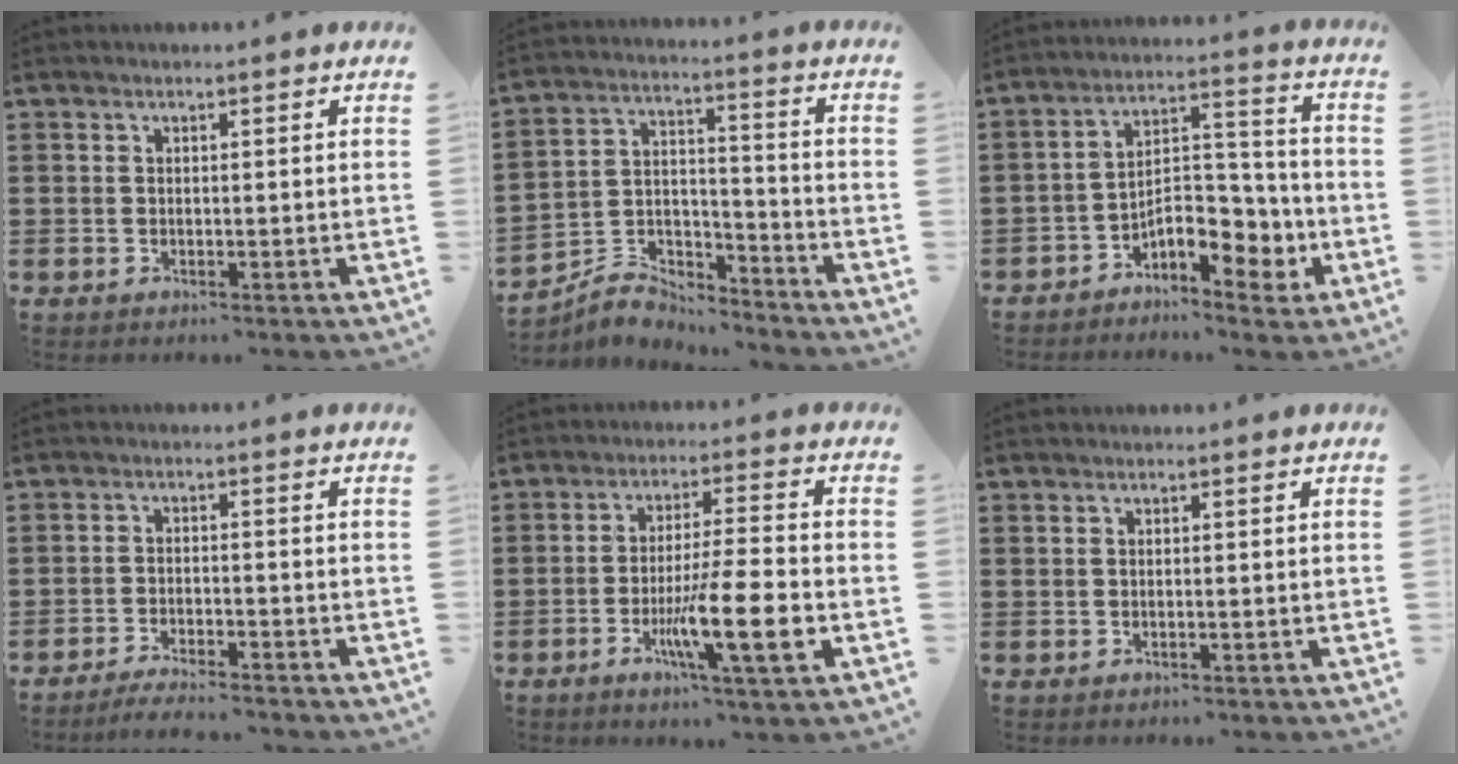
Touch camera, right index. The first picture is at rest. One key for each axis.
{"total": 5.9, "fx": -5.6, "fy": 1.9, "fz": 0.6, "tx": -0.024, "ty": 0.011, "tz": -0.114}
{"total": 8.7, "fx": -4.3, "fy": 4.6, "fz": 6.0, "tx": -0.093, "ty": 0.011, "tz": -0.075}
{"total": 3.0, "fx": -3.0, "fy": 0.0, "fz": 0.5, "tx": -0.012, "ty": 0.003, "tz": -0.061}
{"total": 11.6, "fx": -3.9, "fy": 1.3, "fz": 10.9, "tx": -0.196, "ty": -0.012, "tz": -0.068}
{"total": 0.0}